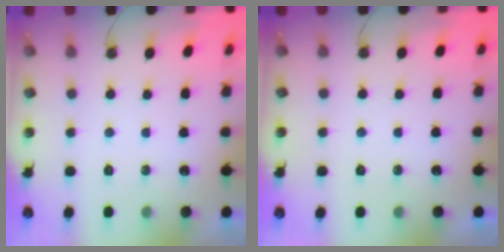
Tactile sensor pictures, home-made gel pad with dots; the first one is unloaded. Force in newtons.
{"total": 0.0}